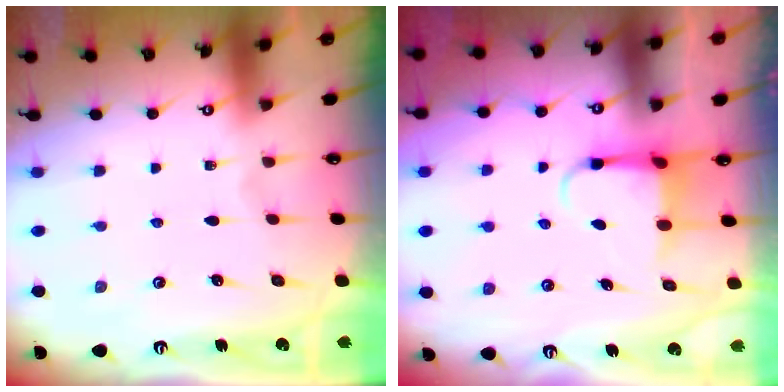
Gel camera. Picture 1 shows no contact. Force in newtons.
{"total": 3.9, "press": 3.9, "slide": 0.4}